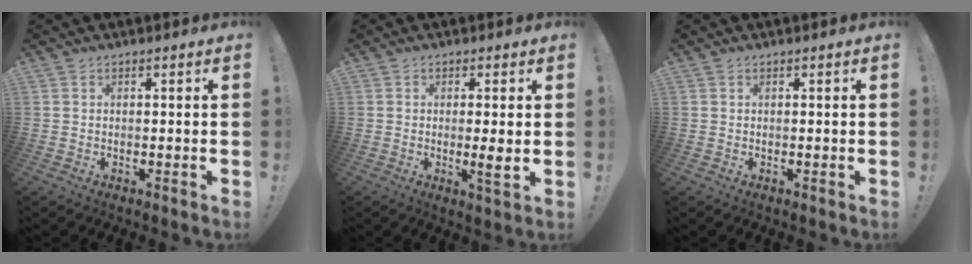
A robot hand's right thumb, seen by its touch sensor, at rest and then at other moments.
{"total": 4.8, "force": [-0.3, -0.2, 4.7], "torque": [-0.070, -0.013, -0.005]}
{"total": 0.0}